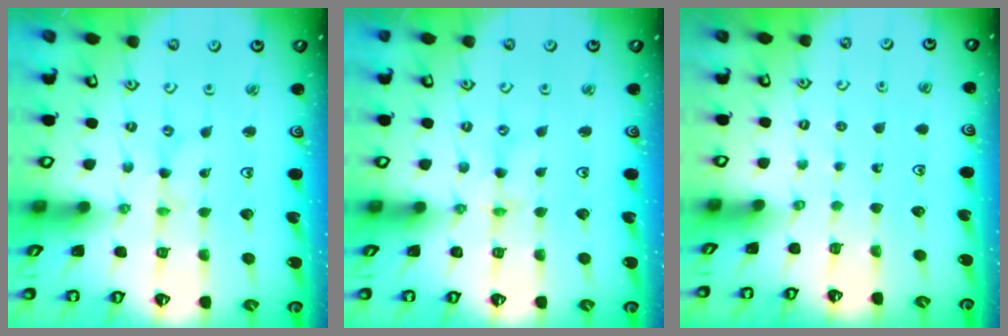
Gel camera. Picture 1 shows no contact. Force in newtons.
{"total": 0.6, "press": 0.6, "slide": 0.2}
{"total": 0.0}